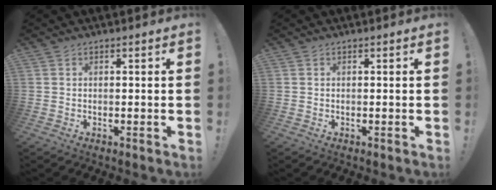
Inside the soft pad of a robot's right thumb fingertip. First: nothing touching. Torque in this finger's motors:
{"motor_torque": [0.00, 0.00, 0.00, 0.00, 0.00]}